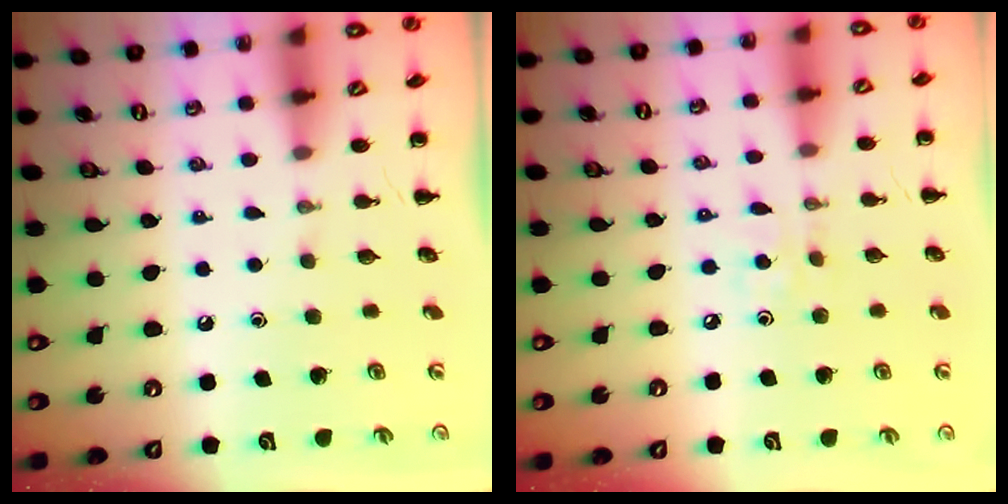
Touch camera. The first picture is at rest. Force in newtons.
{"total": 2.2, "press": 2.1, "slide": 0.6}